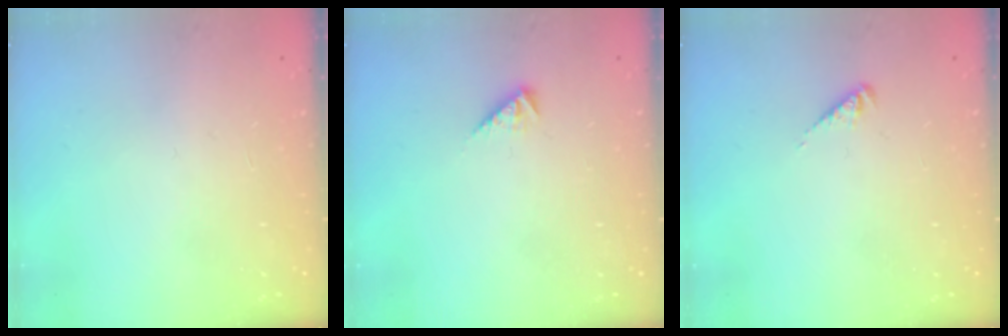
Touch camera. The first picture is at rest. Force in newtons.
{"total": 2.9, "press": 2.9, "slide": 0.5}
{"total": 2.1, "press": 2.0, "slide": 0.4}